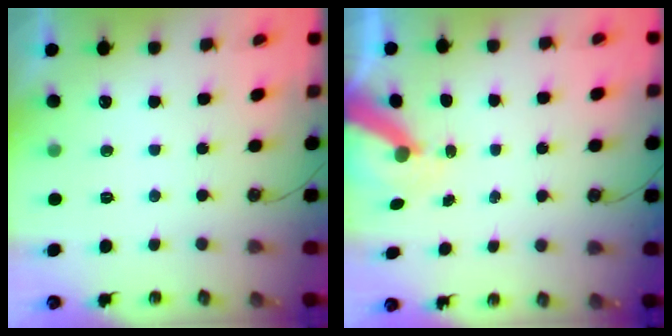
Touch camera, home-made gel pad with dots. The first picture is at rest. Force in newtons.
{"total": 7.5, "press": 7.4, "slide": 0.9}